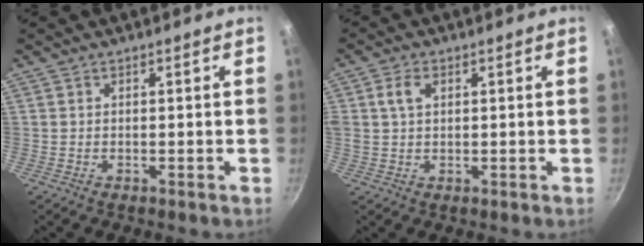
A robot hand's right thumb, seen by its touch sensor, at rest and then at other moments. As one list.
[{"total": 3.9, "force": [1.2, 2.6, 2.7], "torque": [-0.042, 0.003, 0.020]}]